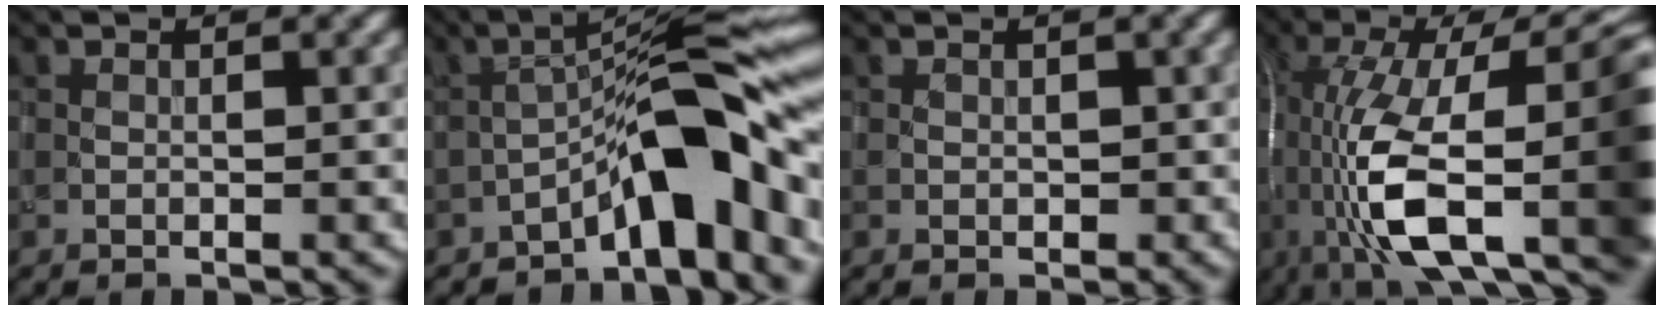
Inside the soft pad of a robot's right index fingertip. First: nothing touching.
{"total": 9.5, "force": [-4.8, 2.0, 8.0], "torque": [-0.103, 0.026, -0.087]}
{"total": 1.0, "force": [-0.1, 1.0, 0.4], "torque": [-0.007, -0.005, 0.001]}
{"total": 17.8, "force": [-3.4, 6.7, 16.1], "torque": [-0.269, 0.024, -0.053]}